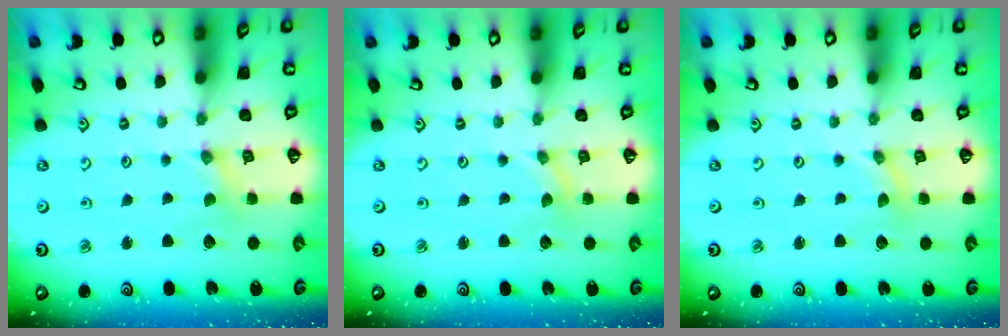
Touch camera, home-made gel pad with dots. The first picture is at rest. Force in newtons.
{"total": 0.0}
{"total": 0.5, "press": 0.5, "slide": 0.0}